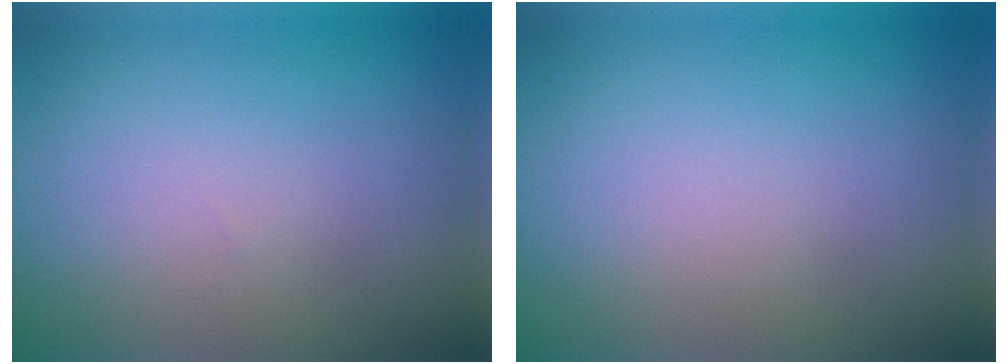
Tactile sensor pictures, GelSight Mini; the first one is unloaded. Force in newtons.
{"total": 0.0}